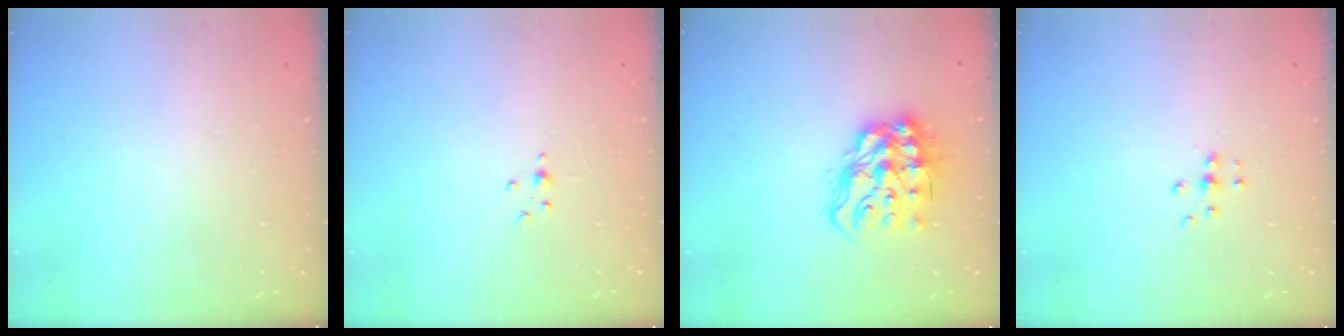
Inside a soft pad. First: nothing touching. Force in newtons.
{"total": 2.0, "press": 2.0, "slide": 0.3}
{"total": 14.8, "press": 14.8, "slide": 1.3}
{"total": 5.7, "press": 5.7, "slide": 0.7}